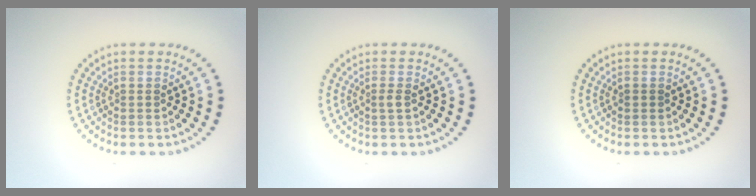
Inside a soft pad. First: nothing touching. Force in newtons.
{"total": 0.7, "press": 0.4, "slide": 0.6}
{"total": 0.5, "press": 0.5, "slide": 0.1}